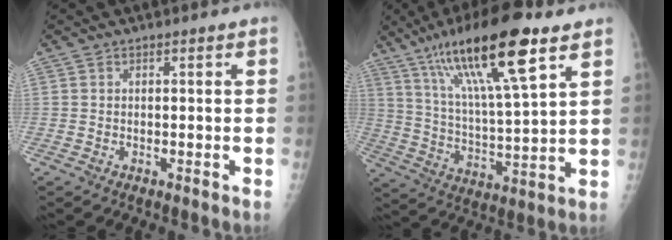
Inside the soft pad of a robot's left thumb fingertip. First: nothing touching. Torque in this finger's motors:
{"motor_torque": [0.92, 0.05, 1.62, -1.17, 0.54]}